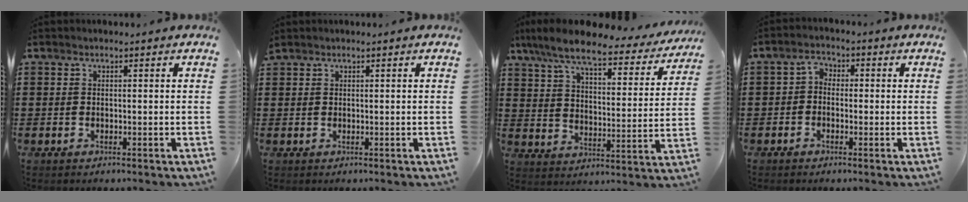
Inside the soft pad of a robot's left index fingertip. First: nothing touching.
{"total": 0.5, "force": [0.5, 0.1, 0.1], "torque": [-0.004, 0.000, 0.010]}
{"total": 8.5, "force": [7.1, 1.1, 4.6], "torque": [-0.117, -0.037, 0.119]}
{"total": 1.6, "force": [-0.3, 1.0, 1.2], "torque": [-0.024, 0.006, -0.009]}